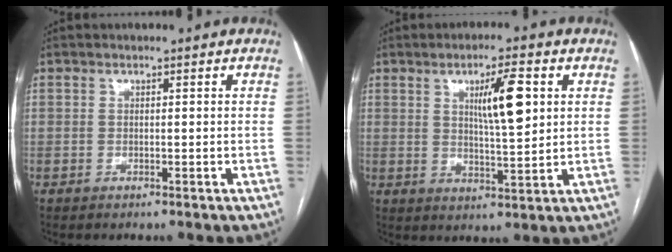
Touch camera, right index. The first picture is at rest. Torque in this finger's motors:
{"motor_torque": [0.31, 0.07, 0.39, 0.12]}